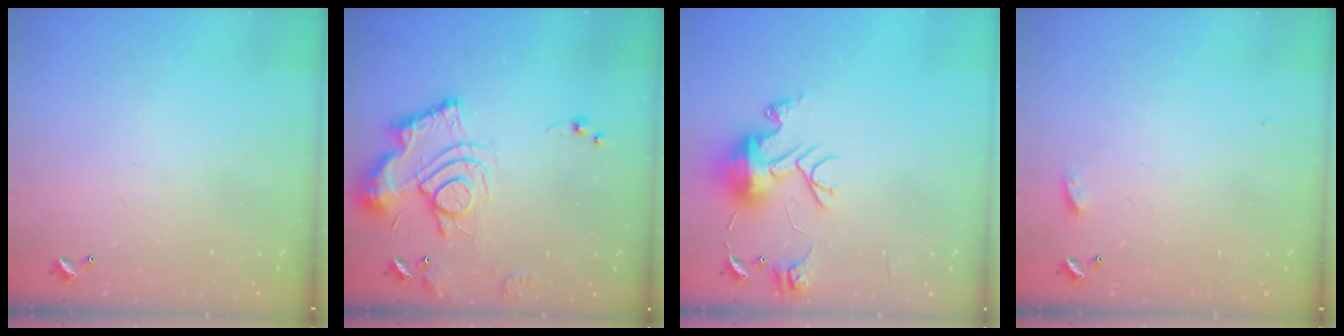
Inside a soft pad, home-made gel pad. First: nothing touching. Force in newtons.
{"total": 13.8, "press": 13.8, "slide": 1.3}
{"total": 10.8, "press": 10.8, "slide": 1.2}
{"total": 4.3, "press": 4.3, "slide": 0.5}